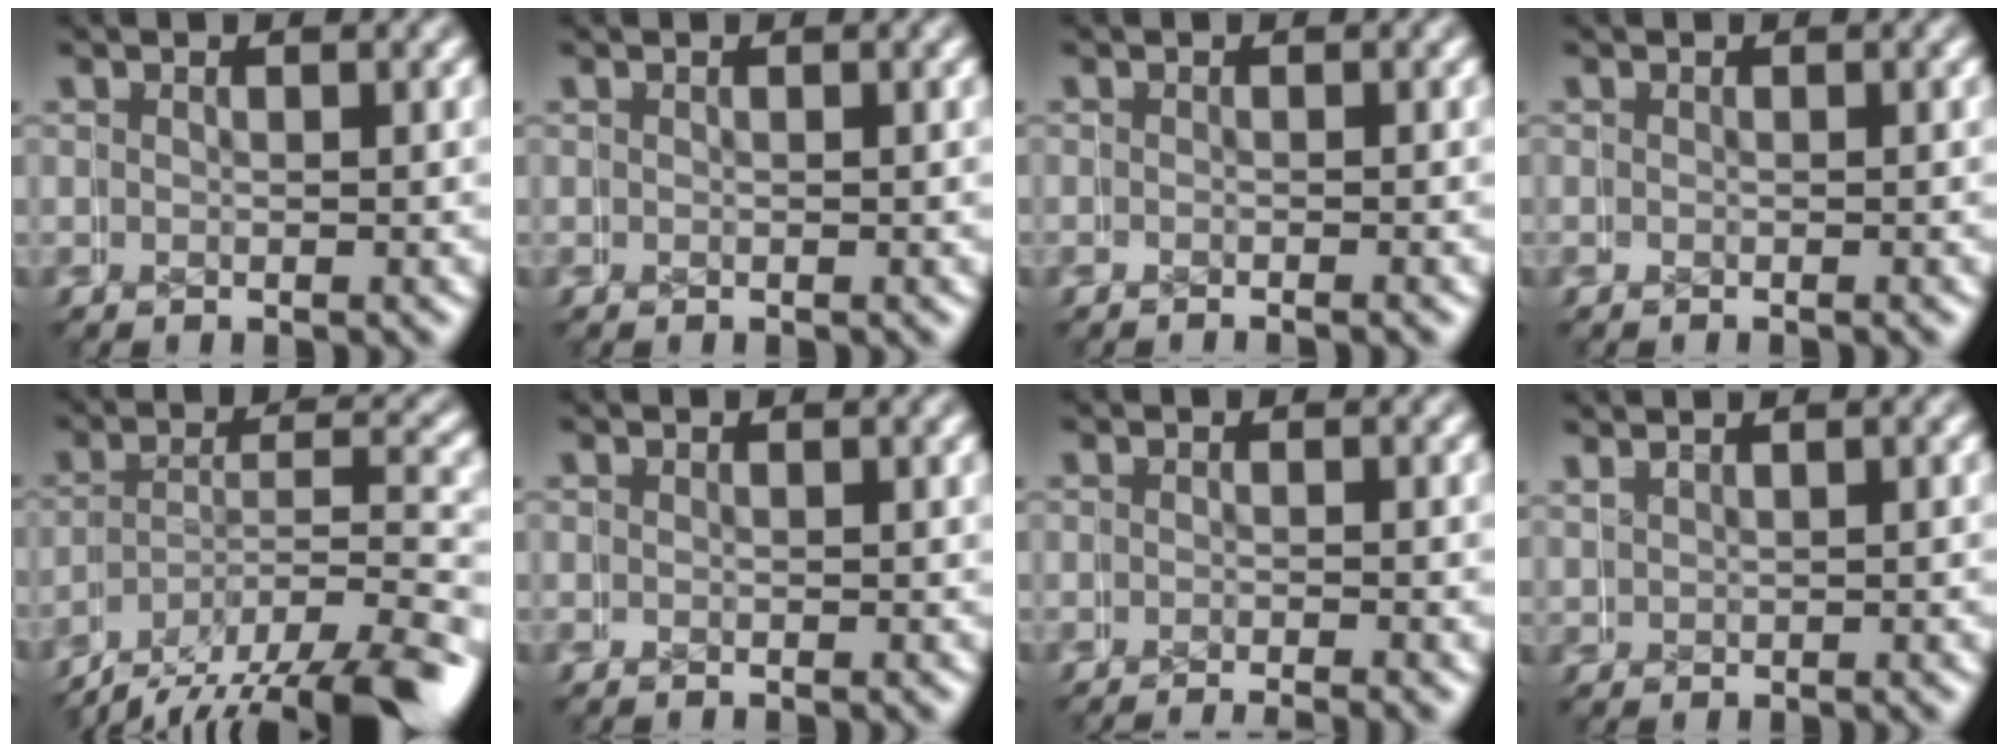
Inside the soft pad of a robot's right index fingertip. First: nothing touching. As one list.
[{"total": 0.0}, {"total": 0.8, "force": [-0.8, 0.0, 0.2], "torque": [0.008, 0.002, -0.014]}, {"total": 0.0}, {"total": 8.4, "force": [-5.8, 3.4, 5.1], "torque": [-0.059, -0.002, -0.089]}, {"total": 0.0}, {"total": 3.0, "force": [-2.7, 0.7, 1.1], "torque": [-0.003, -0.003, -0.041]}, {"total": 2.0, "force": [1.9, -0.5, -0.2], "torque": [0.005, 0.011, 0.038]}]